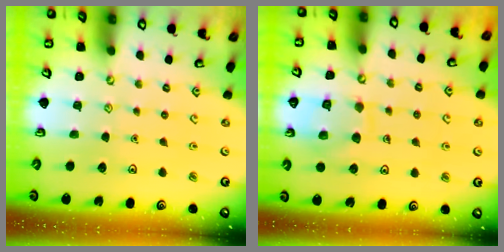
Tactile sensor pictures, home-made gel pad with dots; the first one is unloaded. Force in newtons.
{"total": 11.3, "press": 11.3, "slide": 1.0}